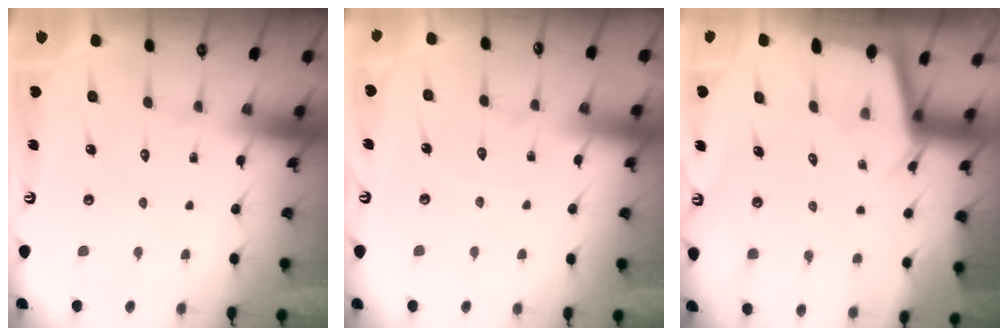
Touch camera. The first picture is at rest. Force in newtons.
{"total": 2.7, "press": 2.6, "slide": 0.4}
{"total": 2.4, "press": 2.4, "slide": 0.1}